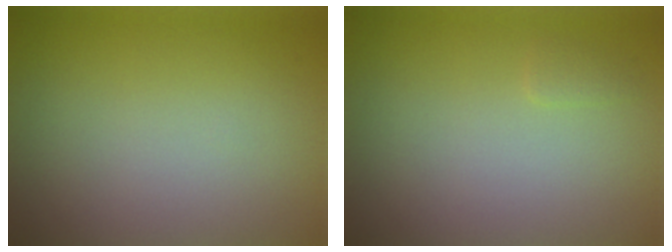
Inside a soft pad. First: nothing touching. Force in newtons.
{"total": 0.6, "press": 0.6, "slide": 0.0}